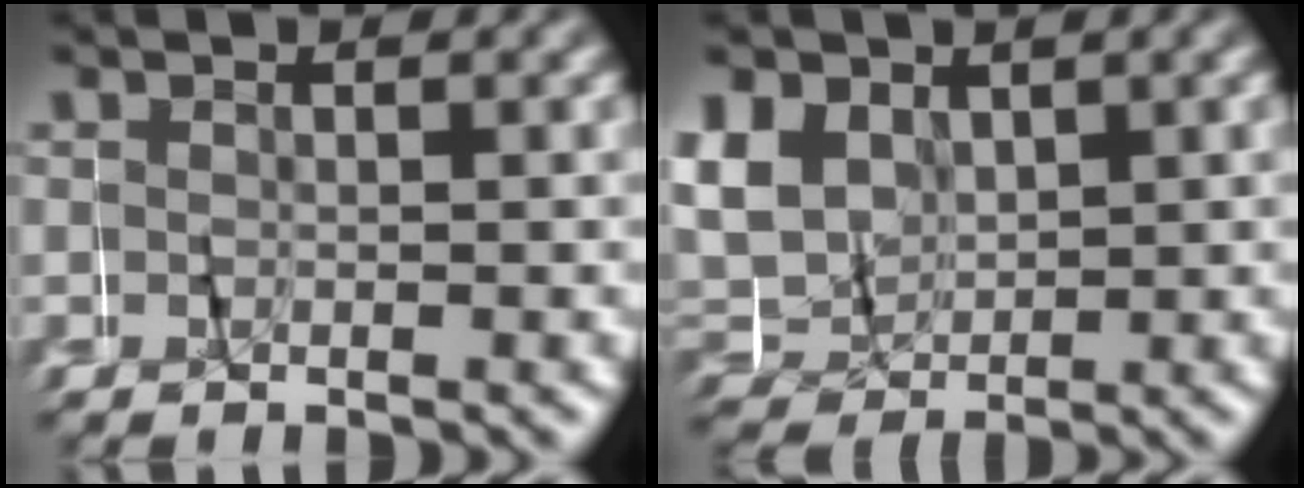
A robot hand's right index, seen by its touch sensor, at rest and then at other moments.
{"total": 9.1, "force": [2.1, 8.1, 3.4], "torque": [-0.095, 0.004, 0.028]}